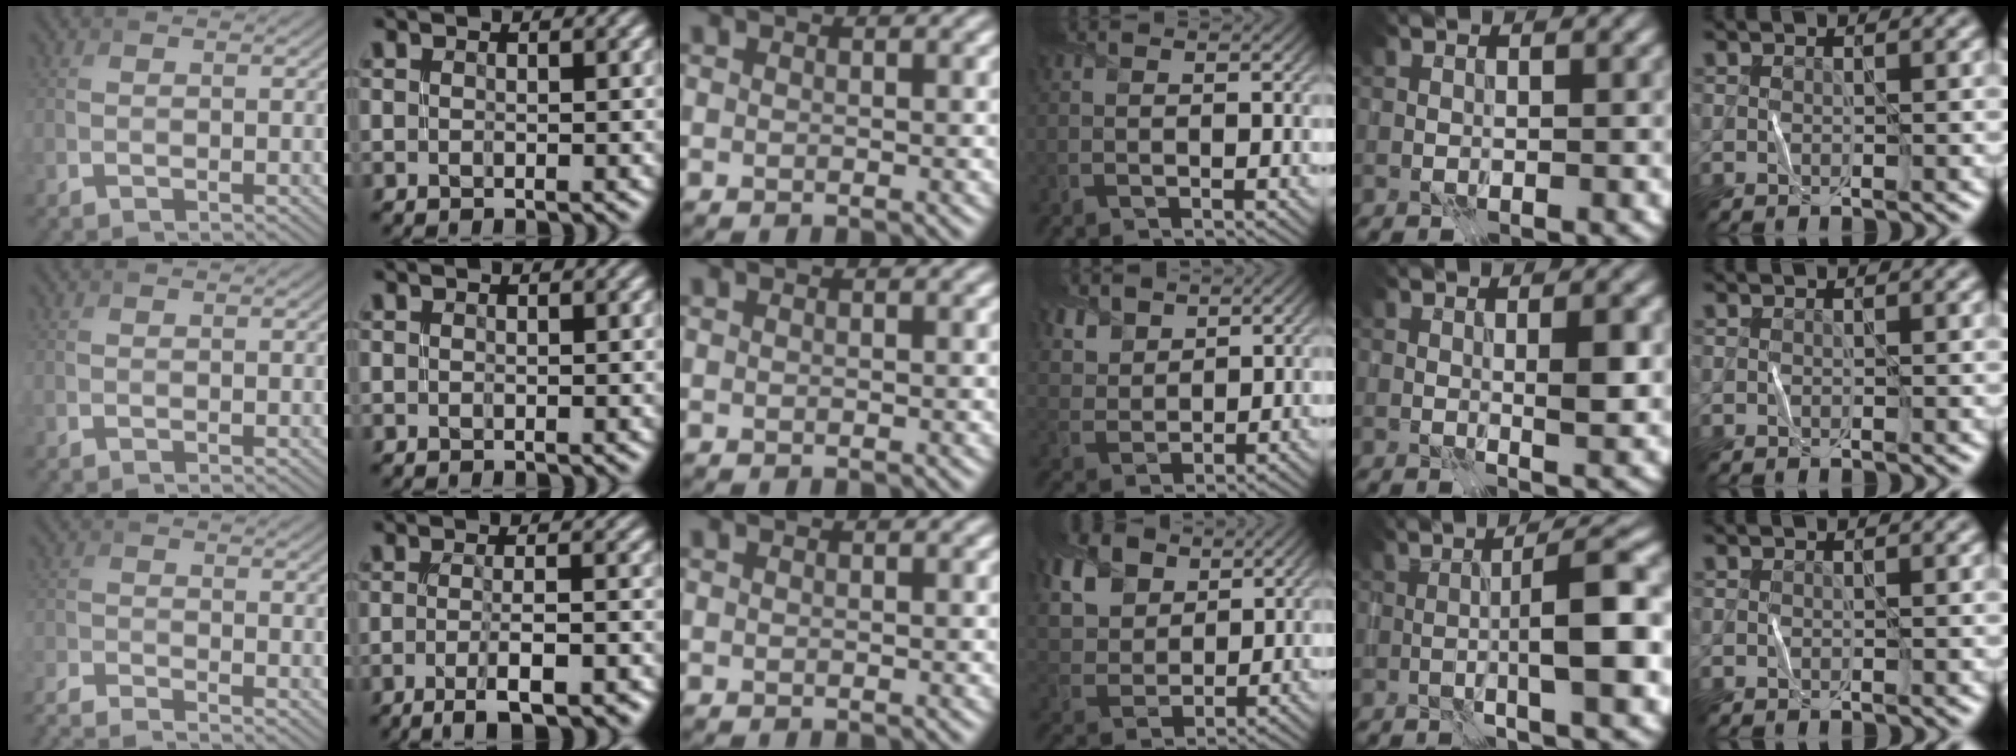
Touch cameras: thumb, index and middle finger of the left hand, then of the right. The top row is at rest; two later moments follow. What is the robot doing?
{"motion": "fold", "object": "shorts"}